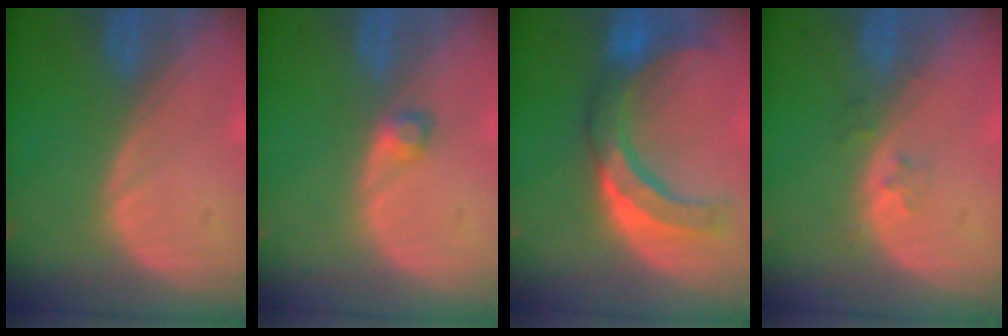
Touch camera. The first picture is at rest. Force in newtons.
{"total": 1.6, "press": 1.6, "slide": 0.3}
{"total": 8.4, "press": 8.3, "slide": 1.2}
{"total": 1.9, "press": 1.4, "slide": 1.2}